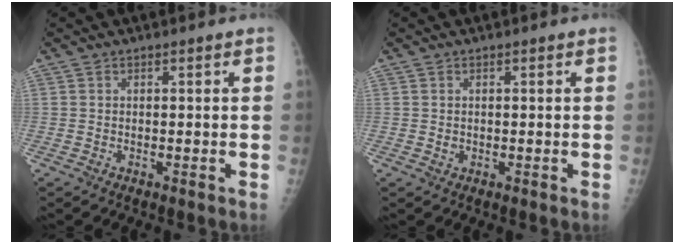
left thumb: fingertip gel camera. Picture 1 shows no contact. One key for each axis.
{"total": 0.7, "fx": 0.1, "fy": 0.6, "fz": 0.3, "tx": -0.002, "ty": 0.000, "tz": 0.002}